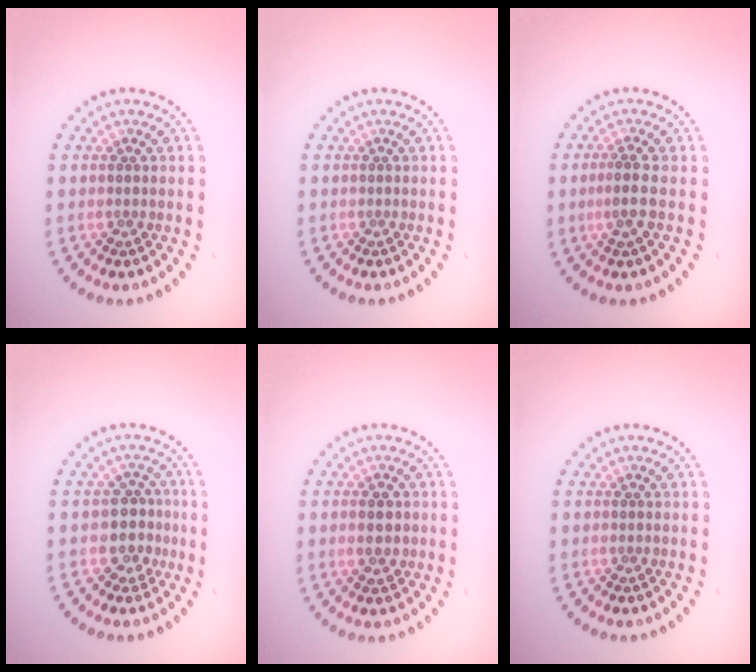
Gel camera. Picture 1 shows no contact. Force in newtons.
{"total": 0.0}
{"total": 1.8, "press": 1.5, "slide": 0.9}
{"total": 2.6, "press": 2.2, "slide": 1.4}
{"total": 2.4, "press": 2.4, "slide": 0.2}
{"total": 0.0}